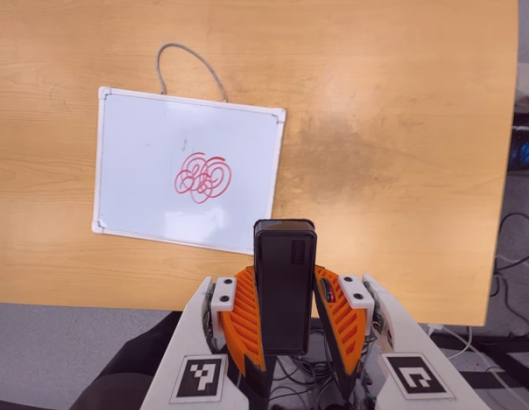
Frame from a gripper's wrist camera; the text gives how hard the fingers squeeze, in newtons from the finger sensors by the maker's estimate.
{"total": 3.9, "left": 2.3, "right": 5.4}